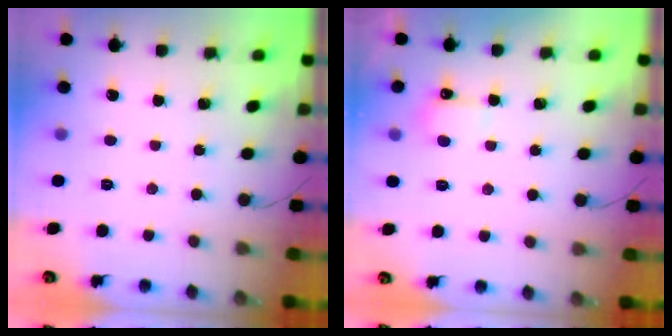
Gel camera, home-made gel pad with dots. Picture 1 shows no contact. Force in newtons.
{"total": 3.6, "press": 3.5, "slide": 1.0}